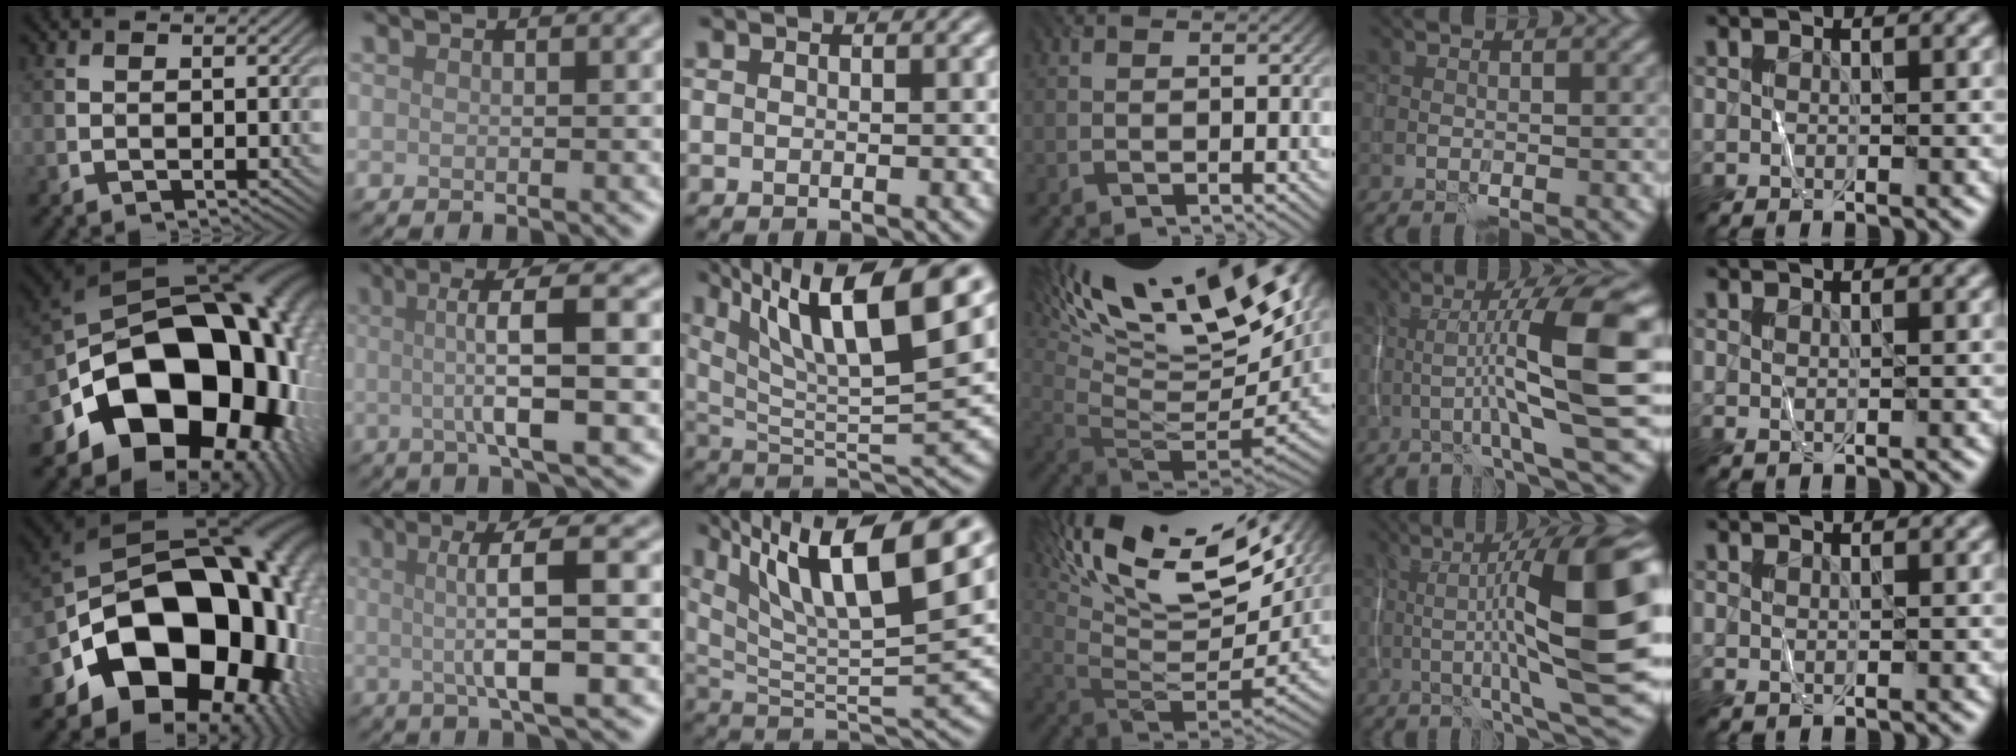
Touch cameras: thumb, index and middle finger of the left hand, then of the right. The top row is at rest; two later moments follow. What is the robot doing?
{"motion": "wrap", "object": "ribbon"}